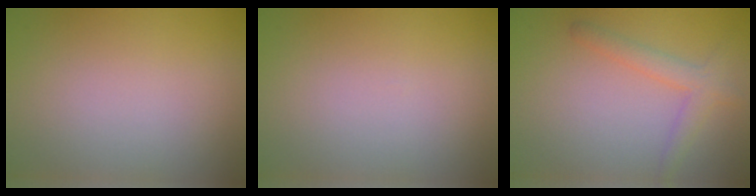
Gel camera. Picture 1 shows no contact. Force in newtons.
{"total": 0.0}
{"total": 2.5, "press": 2.5, "slide": 0.1}